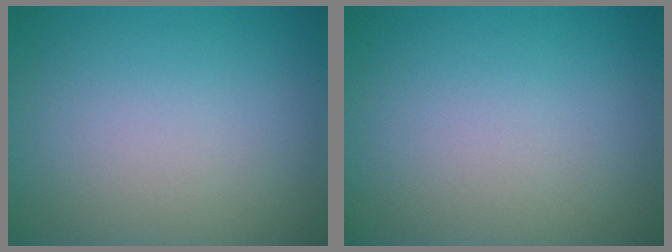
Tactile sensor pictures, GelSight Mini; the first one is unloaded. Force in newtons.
{"total": 0.0}